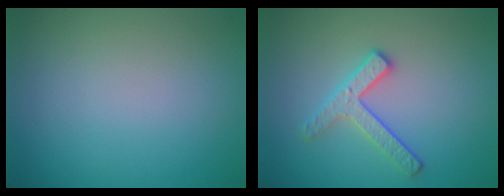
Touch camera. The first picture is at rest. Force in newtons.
{"total": 2.6, "press": 2.4, "slide": 0.9}